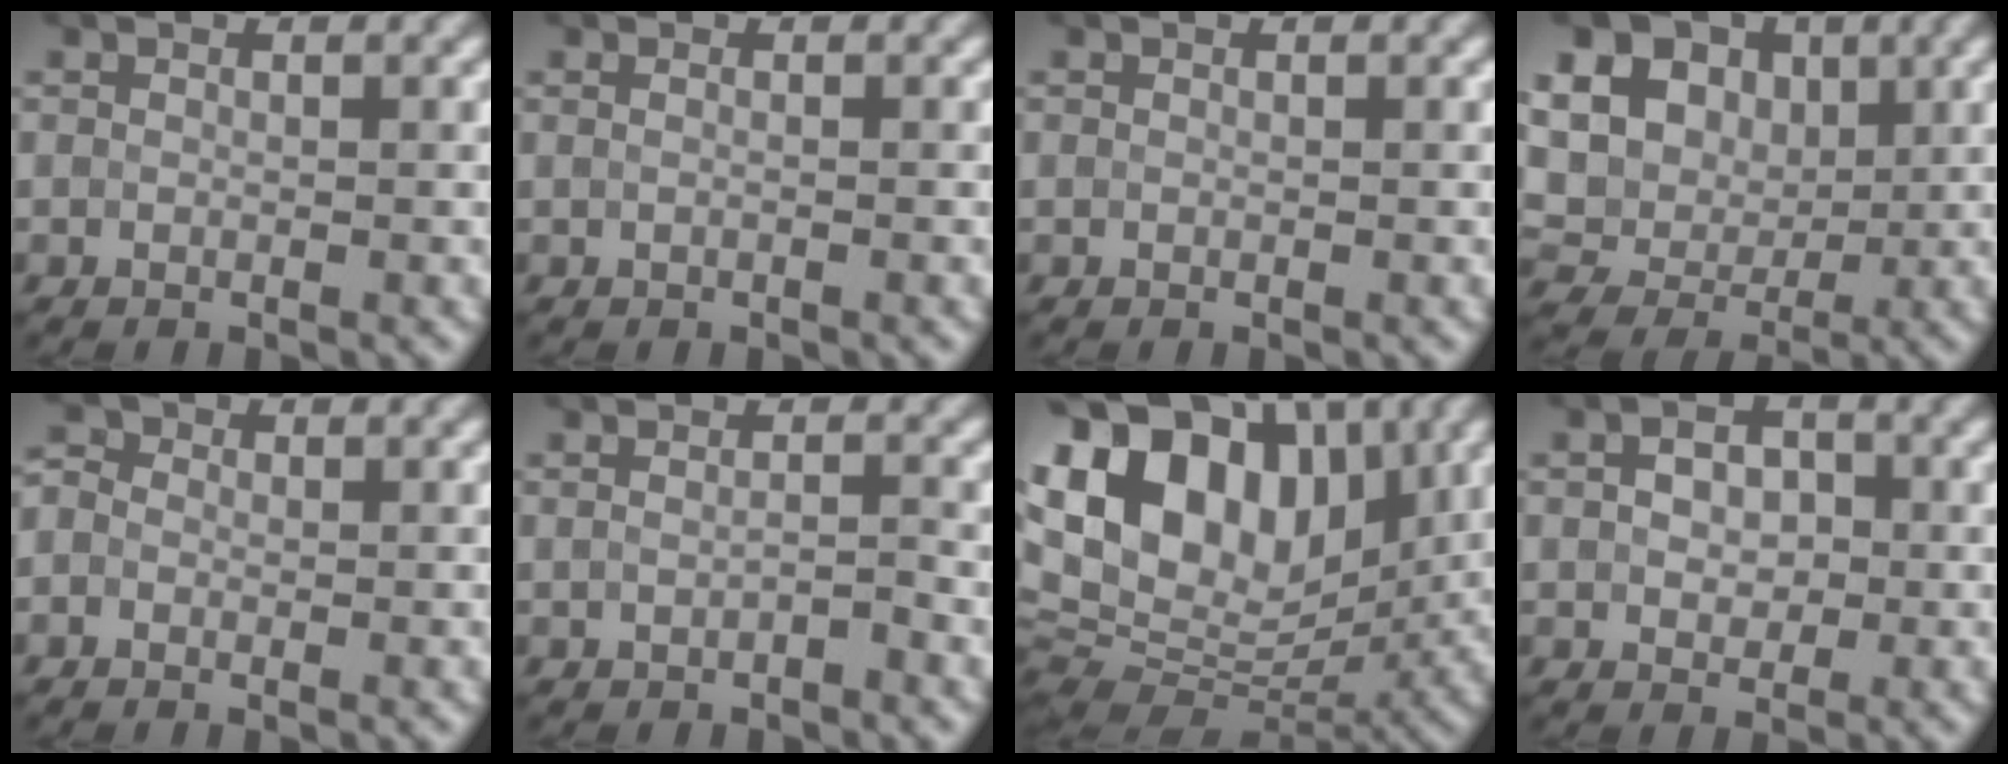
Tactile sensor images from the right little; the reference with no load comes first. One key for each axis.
{"total": 0.9, "fx": 0.2, "fy": 0.5, "fz": 0.7, "tx": -0.004, "ty": -0.004, "tz": -0.003}
{"total": 0.0}
{"total": 16.4, "fx": 5.9, "fy": 13.0, "fz": 8.1, "tx": -0.177, "ty": 0.036, "tz": 0.096}
{"total": 2.0, "fx": 0.2, "fy": 1.7, "fz": 0.9, "tx": -0.008, "ty": 0.003, "tz": -0.020}
{"total": 0.9, "fx": -0.3, "fy": 0.2, "fz": 0.8, "tx": -0.018, "ty": -0.002, "tz": -0.005}
{"total": 17.9, "fx": 6.5, "fy": 11.1, "fz": 12.4, "tx": -0.226, "ty": 0.060, "tz": 0.094}
{"total": 2.9, "fx": 0.4, "fy": 2.1, "fz": 2.0, "tx": -0.038, "ty": 0.004, "tz": 0.004}